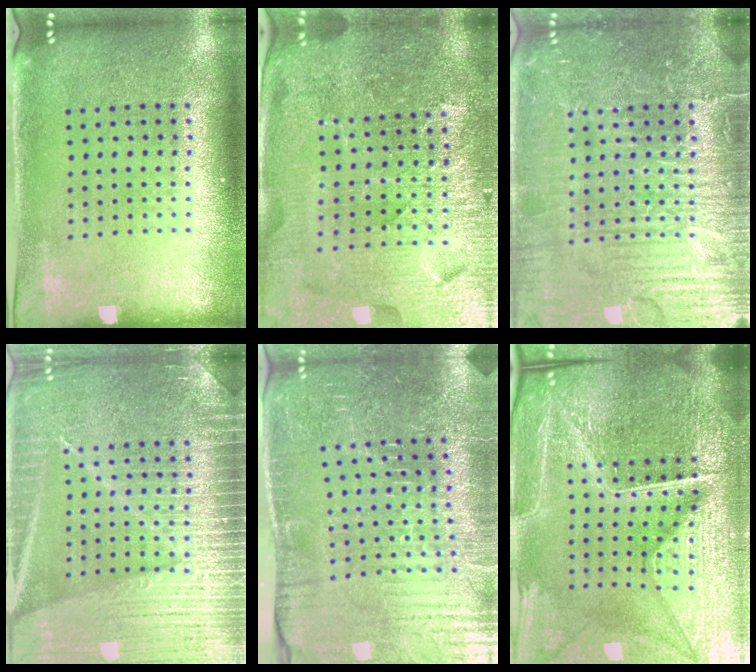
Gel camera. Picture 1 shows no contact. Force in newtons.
{"total": 5.5, "press": 5.1, "slide": 2.3}
{"total": 7.6, "press": 7.6, "slide": 0.9}
{"total": 6.8, "press": 6.7, "slide": 0.8}
{"total": 4.3, "press": 4.3, "slide": 0.3}
{"total": 7.0, "press": 6.1, "slide": 3.4}